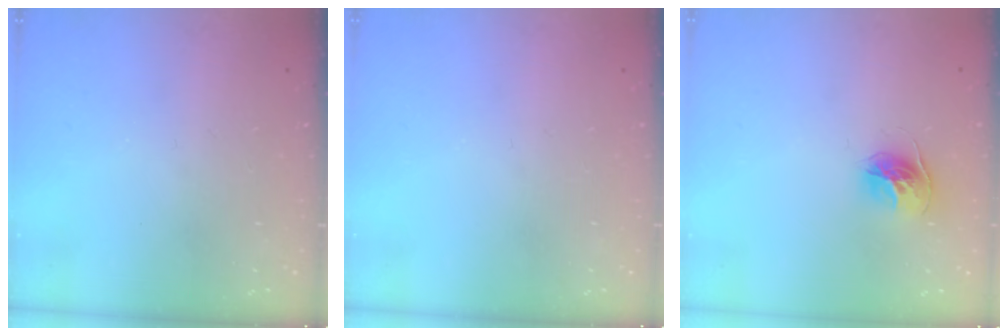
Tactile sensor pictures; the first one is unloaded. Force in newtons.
{"total": 0.0}
{"total": 11.1, "press": 11.1, "slide": 0.9}